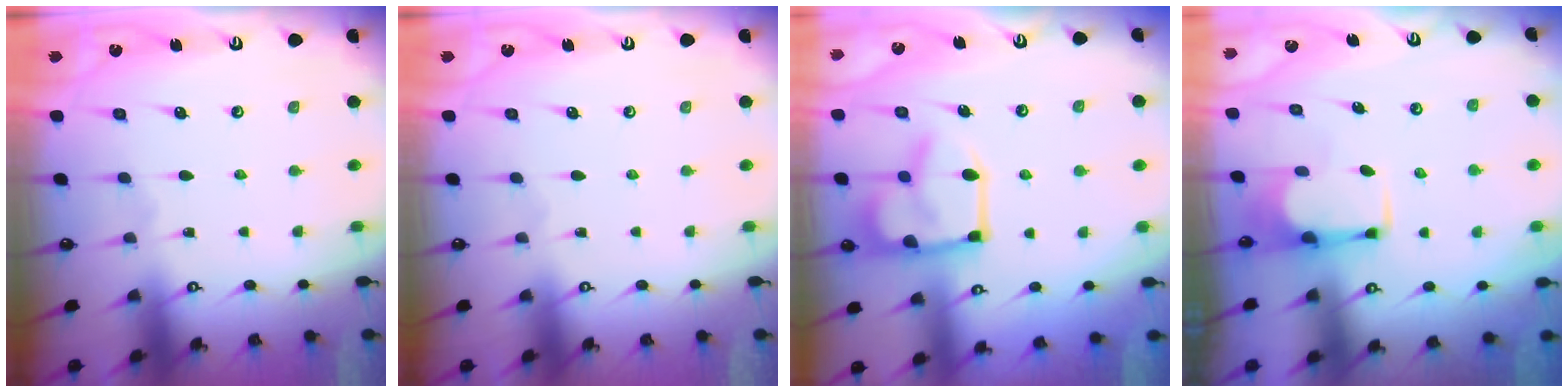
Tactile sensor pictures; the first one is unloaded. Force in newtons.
{"total": 0.0}
{"total": 14.7, "press": 14.6, "slide": 1.2}
{"total": 1.9, "press": 1.7, "slide": 0.7}